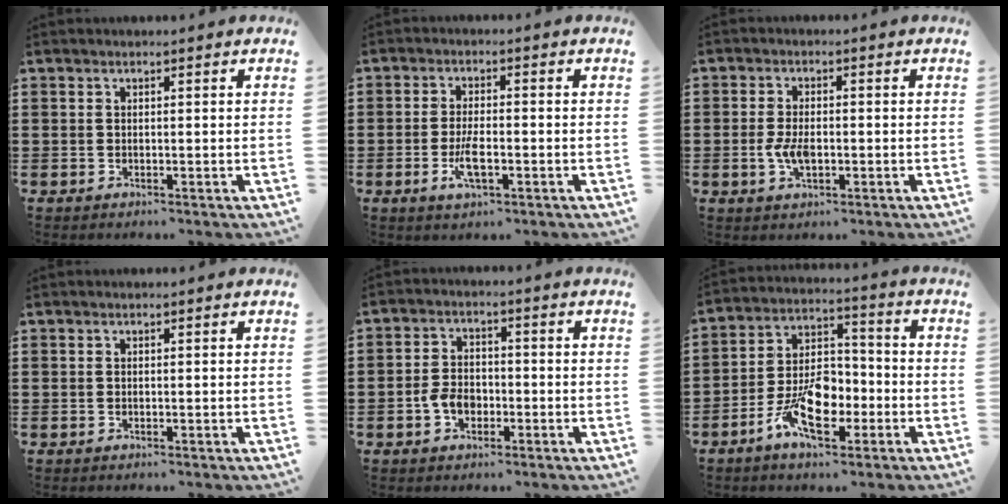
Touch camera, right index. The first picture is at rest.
{"total": 4.6, "force": [-1.5, 1.2, 4.1], "torque": [-0.083, -0.004, -0.028]}
{"total": 4.0, "force": [-0.8, 2.0, 3.4], "torque": [-0.083, -0.006, -0.018]}
{"total": 0.0}
{"total": 4.2, "force": [-1.5, 2.9, 2.7], "torque": [-0.068, -0.001, -0.031]}
{"total": 10.0, "force": [-4.2, 5.4, 7.2], "torque": [-0.143, 0.003, -0.076]}